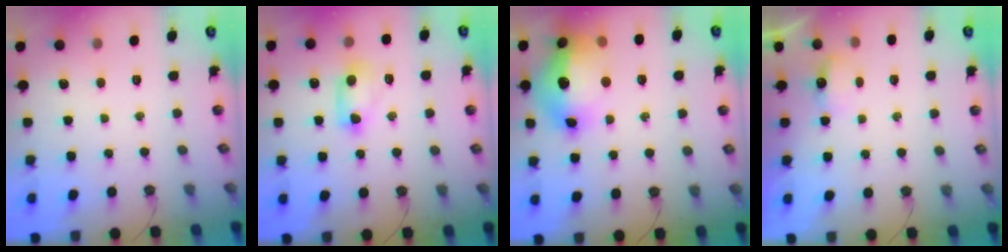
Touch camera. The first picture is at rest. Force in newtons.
{"total": 7.4, "press": 7.3, "slide": 1.0}
{"total": 20.3, "press": 20.2, "slide": 1.9}
{"total": 4.0, "press": 3.9, "slide": 0.6}